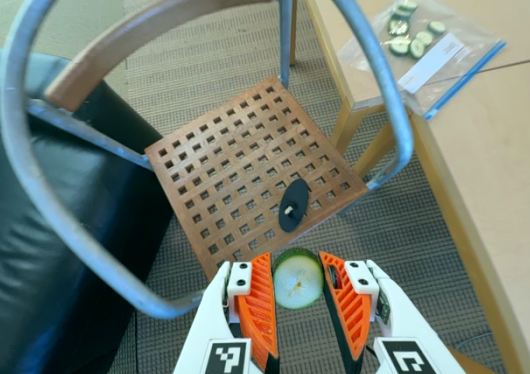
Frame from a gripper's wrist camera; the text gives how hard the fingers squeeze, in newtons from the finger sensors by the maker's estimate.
{"total": 7.5, "left": 7.4, "right": 7.6}